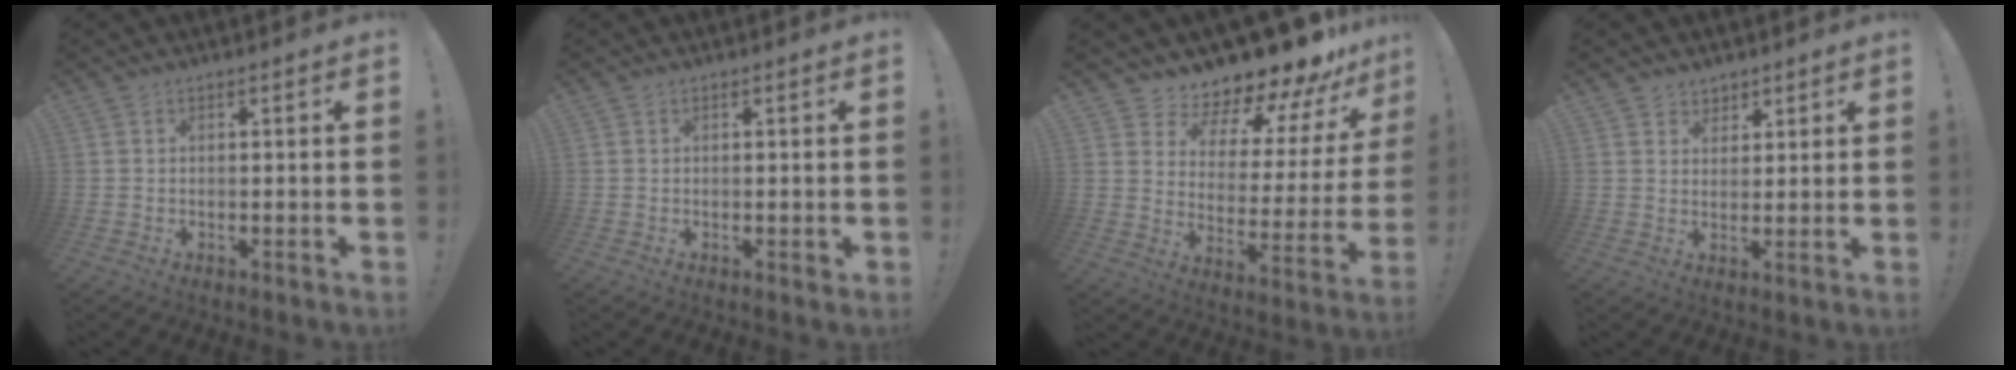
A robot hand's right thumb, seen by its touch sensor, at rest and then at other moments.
{"total": 0.6, "force": [0.2, 0.3, 0.5], "torque": [-0.004, 0.000, 0.004]}
{"total": 10.5, "force": [10.1, 2.2, 1.7], "torque": [-0.029, -0.117, 0.168]}
{"total": 4.2, "force": [3.2, 2.8, 0.0], "torque": [0.016, -0.025, 0.057]}